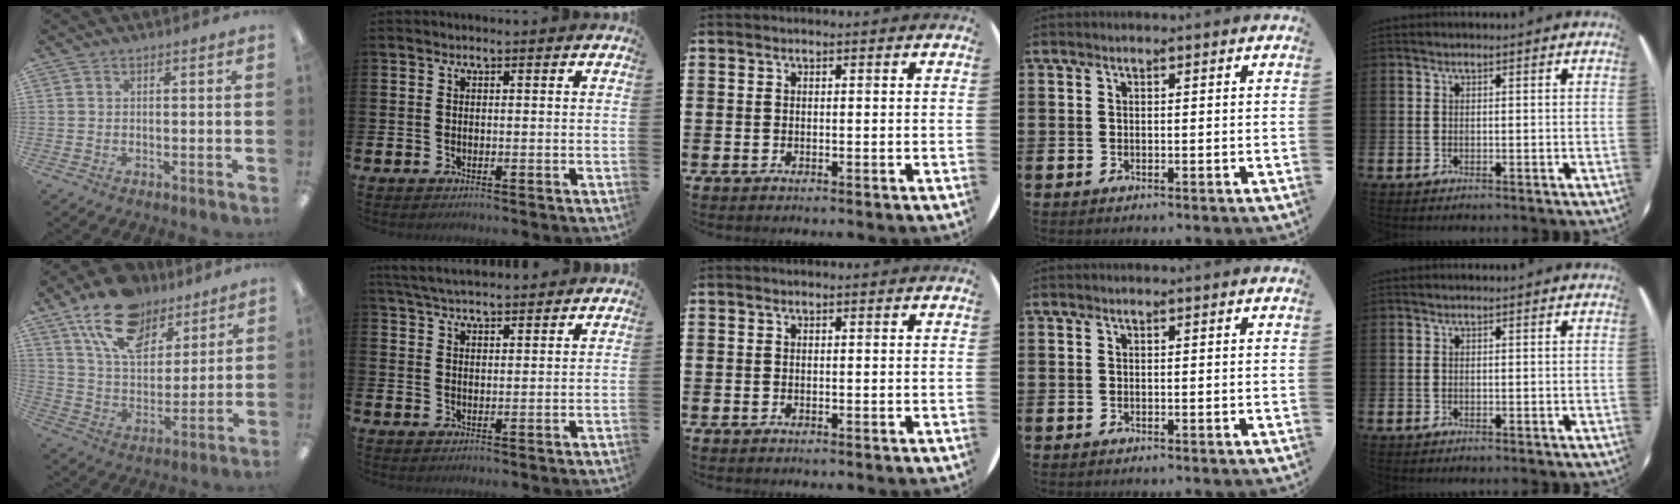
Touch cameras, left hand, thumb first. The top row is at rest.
{"thumb": {"total": 17.2, "force": [11.8, 9.3, 8.4], "torque": [-0.153, -0.052, 0.216]}, "index": {"total": 4.5, "force": [4.4, 0.6, 1.0], "torque": [-0.032, -0.015, 0.081]}}